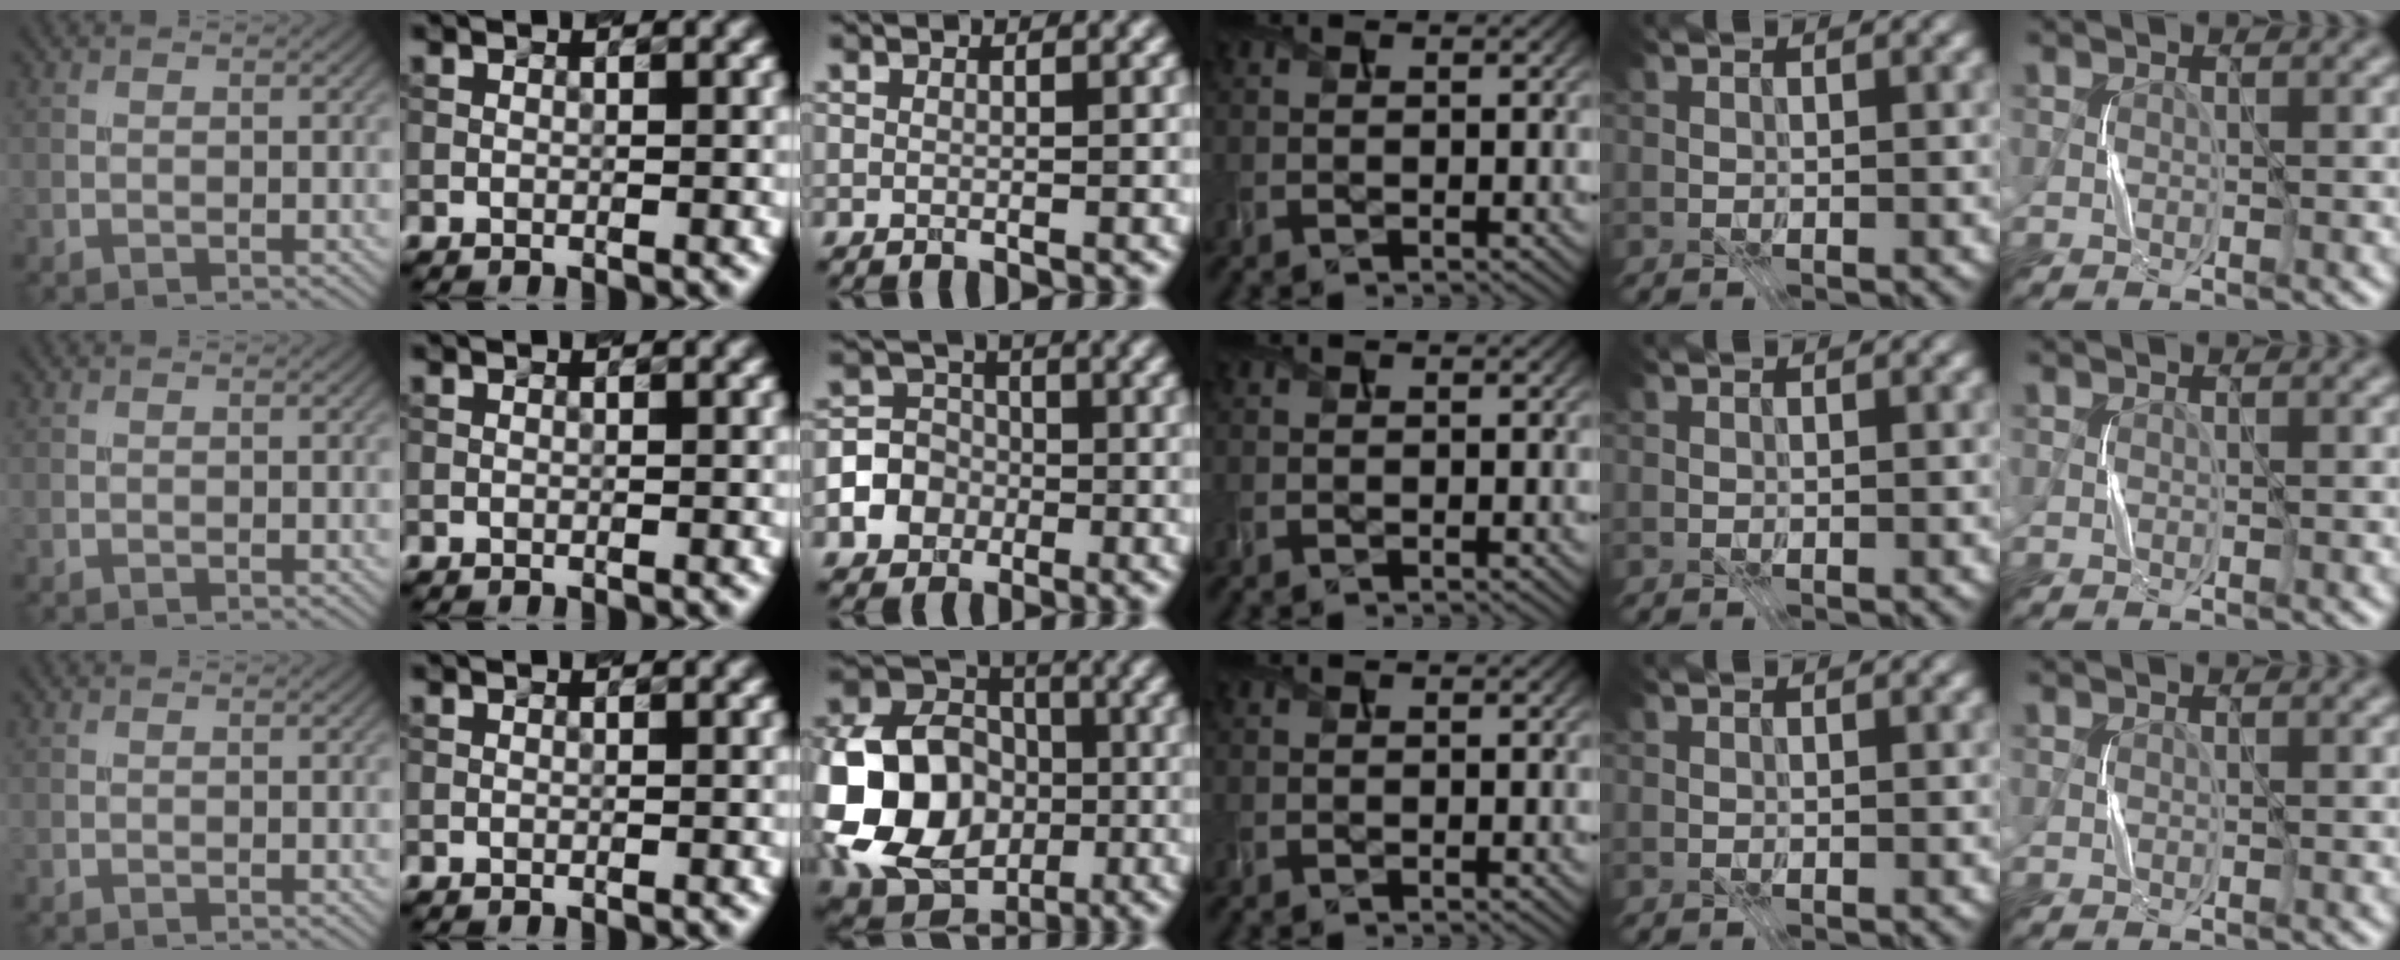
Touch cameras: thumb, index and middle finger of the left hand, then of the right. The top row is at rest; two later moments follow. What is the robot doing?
{"motion": "press", "object": "stapler"}